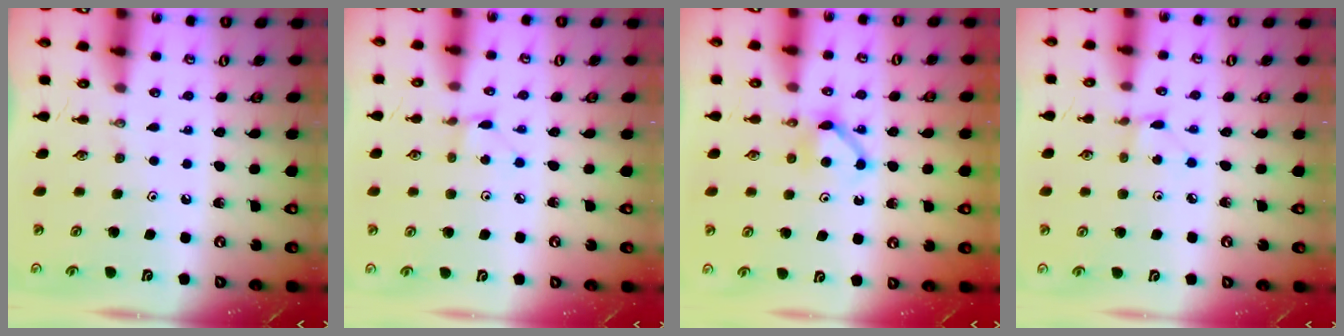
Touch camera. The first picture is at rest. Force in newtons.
{"total": 1.3, "press": 1.2, "slide": 0.1}
{"total": 5.1, "press": 5.0, "slide": 0.7}
{"total": 1.3, "press": 1.2, "slide": 0.1}